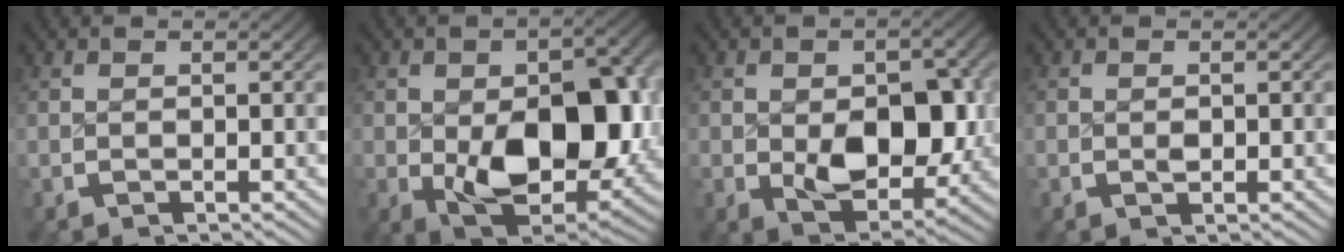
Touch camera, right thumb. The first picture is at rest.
{"total": 13.2, "force": [-1.5, 8.1, 10.3], "torque": [-0.190, -0.061, 0.004]}
{"total": 8.5, "force": [-0.8, 5.6, 6.4], "torque": [-0.123, -0.045, 0.005]}
{"total": 0.9, "force": [-0.3, 0.8, 0.4], "torque": [-0.006, -0.010, -0.001]}